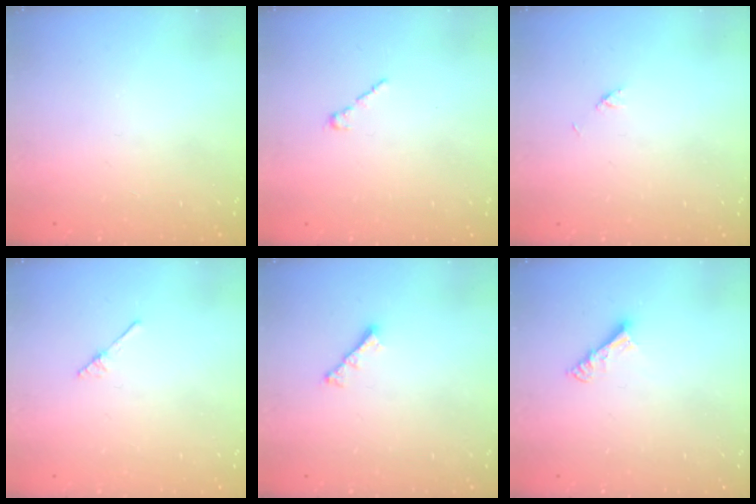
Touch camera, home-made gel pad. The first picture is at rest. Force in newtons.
{"total": 1.7, "press": 1.7, "slide": 0.5}
{"total": 2.1, "press": 2.1, "slide": 0.3}
{"total": 2.0, "press": 2.0, "slide": 0.2}
{"total": 2.8, "press": 2.7, "slide": 0.6}
{"total": 4.9, "press": 4.8, "slide": 0.4}